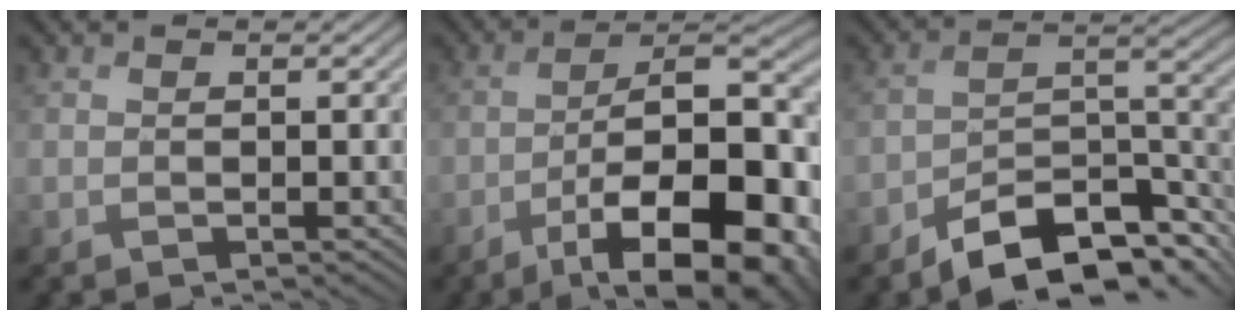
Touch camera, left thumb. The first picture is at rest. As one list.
[{"total": 17.2, "force": [-8.6, 6.9, 13.2], "torque": [-0.191, -0.013, -0.130]}, {"total": 11.8, "force": [-8.0, 4.7, 7.3], "torque": [-0.102, -0.008, -0.146]}]